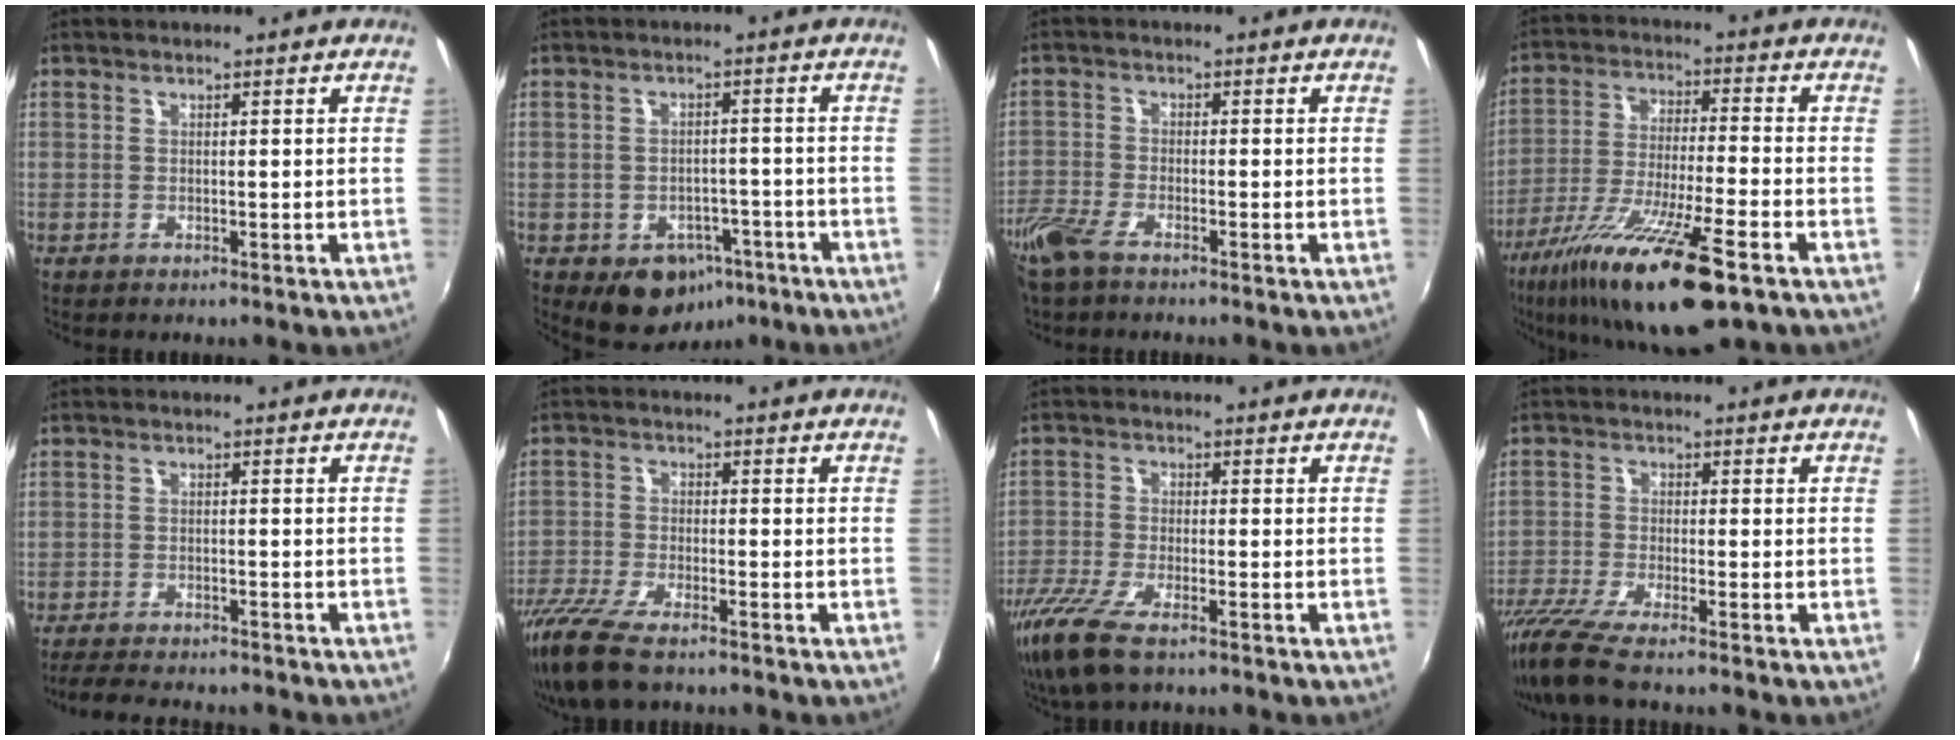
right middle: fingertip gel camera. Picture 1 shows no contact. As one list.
[{"total": 8.2, "force": [-4.6, 6.1, 3.0], "torque": [-0.059, 0.012, -0.039]}, {"total": 5.6, "force": [-4.3, 1.7, 3.1], "torque": [-0.086, -0.011, -0.092]}, {"total": 18.6, "force": [-11.5, 2.3, 14.4], "torque": [-0.280, -0.046, -0.207]}, {"total": 8.5, "force": [-7.7, 1.6, 3.3], "torque": [-0.082, -0.015, -0.118]}, {"total": 11.8, "force": [-9.2, 3.0, 6.8], "torque": [-0.165, -0.044, -0.176]}, {"total": 9.8, "force": [-6.9, 2.6, 6.5], "torque": [-0.156, -0.035, -0.137]}, {"total": 8.2, "force": [-6.9, 0.2, 4.6], "torque": [-0.109, -0.033, -0.128]}]